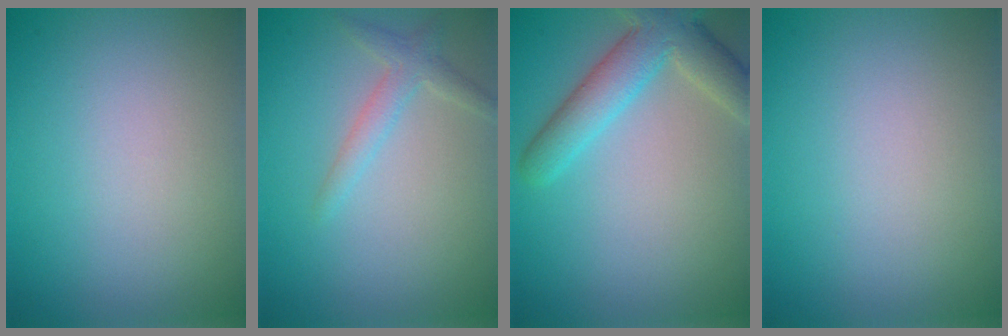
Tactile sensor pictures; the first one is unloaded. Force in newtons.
{"total": 1.9, "press": 1.9, "slide": 0.1}
{"total": 5.1, "press": 5.1, "slide": 0.2}
{"total": 0.0}